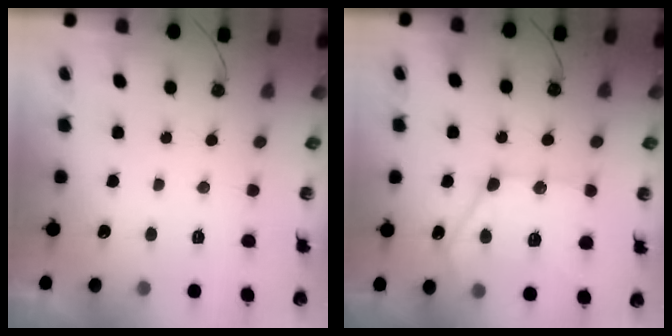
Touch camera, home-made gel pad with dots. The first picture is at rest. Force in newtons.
{"total": 17.5, "press": 17.4, "slide": 1.7}